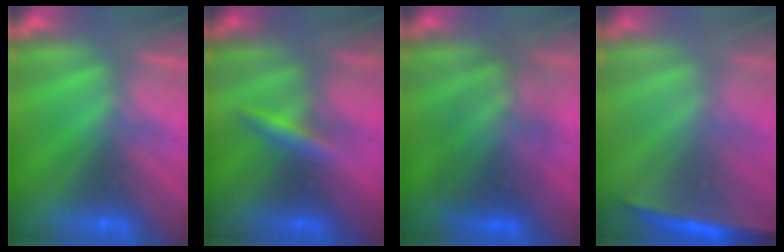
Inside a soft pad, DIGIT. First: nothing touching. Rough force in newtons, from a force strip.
{"total": 2.7}
{"total": 3.4}
{"total": 1.3}